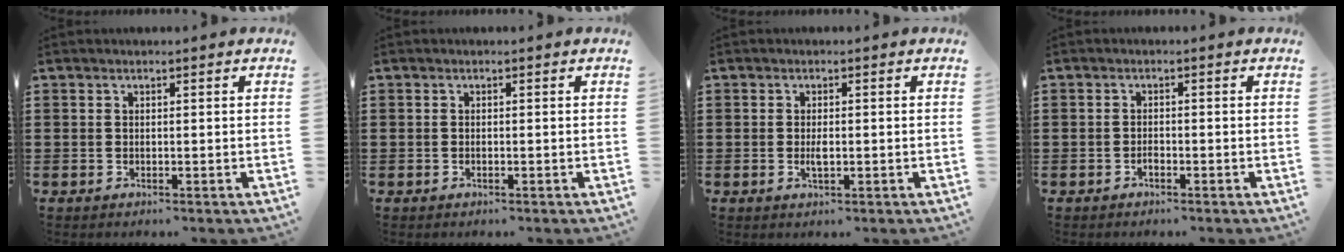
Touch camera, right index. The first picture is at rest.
{"total": 0.0}
{"total": 2.0, "force": [-0.2, 0.8, 1.9], "torque": [-0.035, -0.001, -0.004]}
{"total": 1.1, "force": [-0.7, 0.6, 0.6], "torque": [-0.013, -0.002, -0.013]}